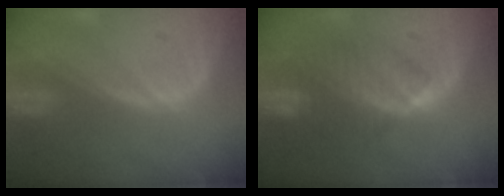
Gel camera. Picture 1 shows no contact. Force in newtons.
{"total": 7.8, "press": 7.4, "slide": 2.3}